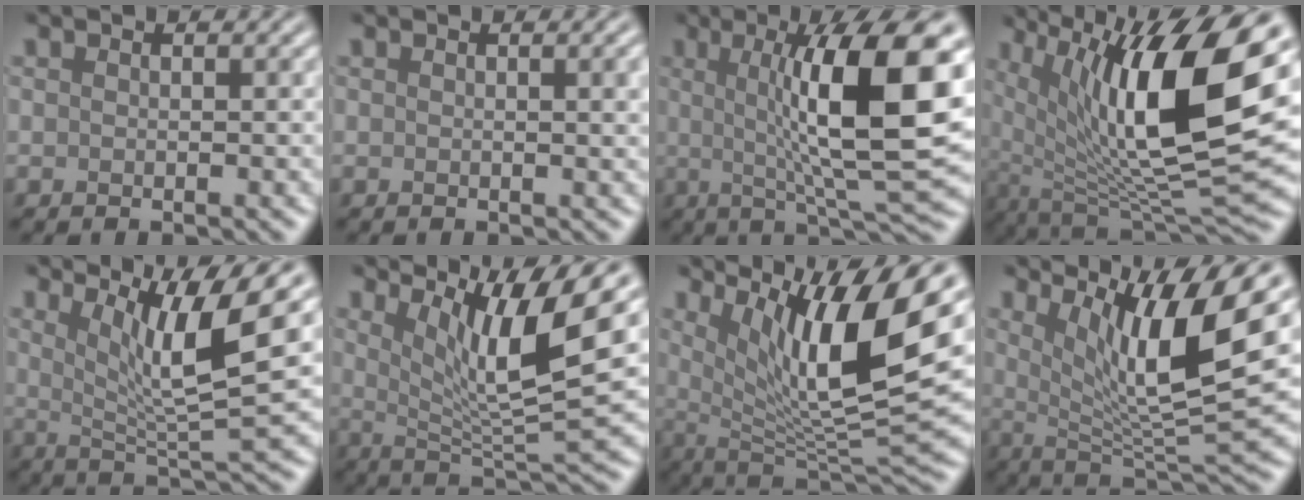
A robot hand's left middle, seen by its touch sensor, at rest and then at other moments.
{"total": 2.5, "force": [0.4, 0.9, 2.3], "torque": [-0.016, 0.010, 0.007]}
{"total": 11.9, "force": [1.7, 2.5, 11.5], "torque": [-0.158, 0.008, 0.035]}
{"total": 14.9, "force": [4.5, 5.2, 13.3], "torque": [-0.233, -0.007, 0.085]}
{"total": 7.9, "force": [2.7, 1.2, 7.3], "torque": [-0.110, -0.004, 0.054]}
{"total": 9.2, "force": [3.6, 1.6, 8.3], "torque": [-0.131, -0.005, 0.074]}
{"total": 11.7, "force": [4.5, 2.9, 10.4], "torque": [-0.170, -0.004, 0.095]}
{"total": 10.2, "force": [3.8, 2.1, 9.3], "torque": [-0.149, -0.007, 0.080]}